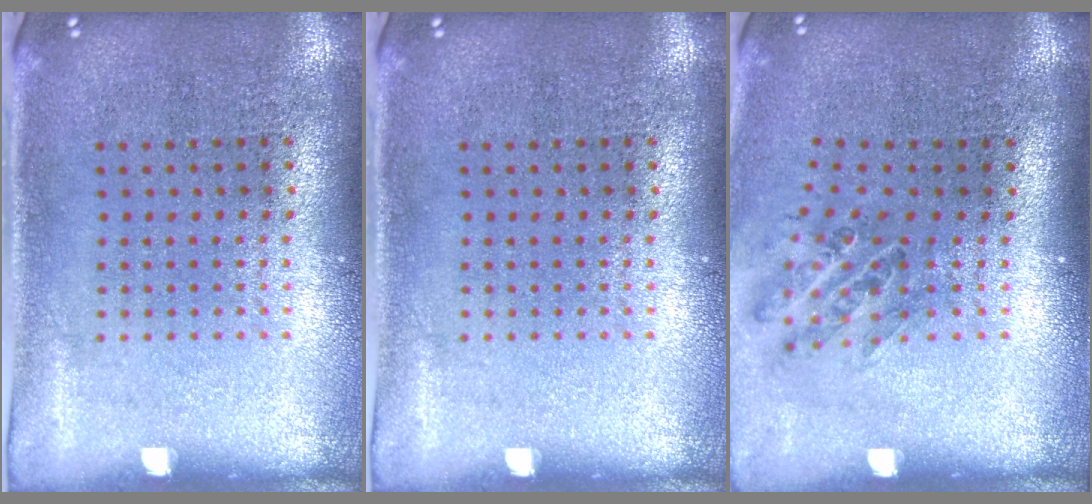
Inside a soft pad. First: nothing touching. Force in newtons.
{"total": 0.0}
{"total": 1.1, "press": 1.0, "slide": 0.4}